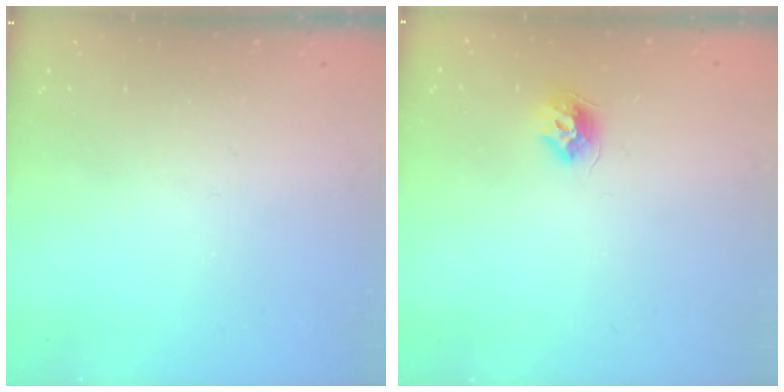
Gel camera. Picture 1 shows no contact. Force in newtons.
{"total": 8.4, "press": 8.3, "slide": 0.7}